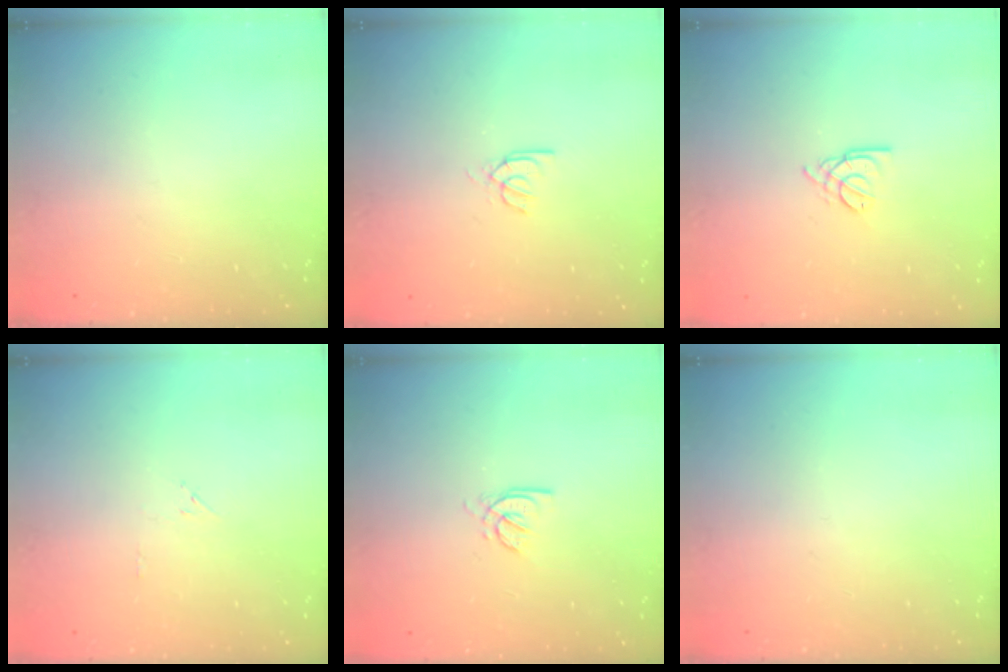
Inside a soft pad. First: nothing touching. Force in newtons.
{"total": 2.9, "press": 2.9, "slide": 0.3}
{"total": 2.3, "press": 2.3, "slide": 0.5}
{"total": 4.7, "press": 4.7, "slide": 0.2}
{"total": 1.6, "press": 1.6, "slide": 0.3}
{"total": 0.0}